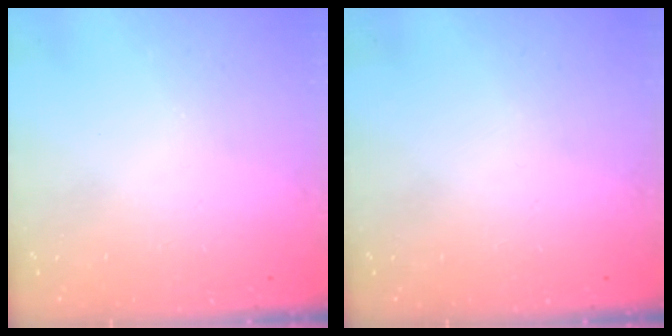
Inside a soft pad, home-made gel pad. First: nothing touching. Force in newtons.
{"total": 0.0}